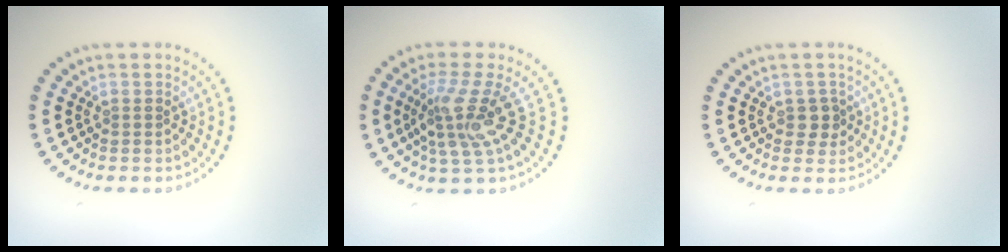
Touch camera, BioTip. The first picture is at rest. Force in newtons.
{"total": 4.0, "press": 3.1, "slide": 2.5}
{"total": 1.4, "press": 1.3, "slide": 0.6}